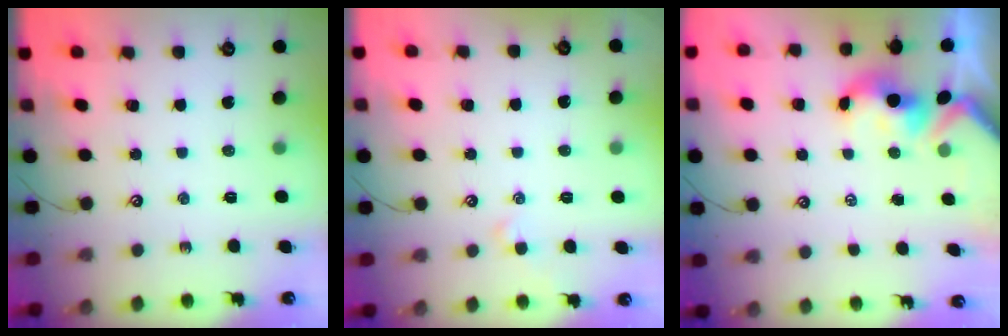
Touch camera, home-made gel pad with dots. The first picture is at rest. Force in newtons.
{"total": 2.1, "press": 2.1, "slide": 0.3}
{"total": 1.7, "press": 1.5, "slide": 0.7}